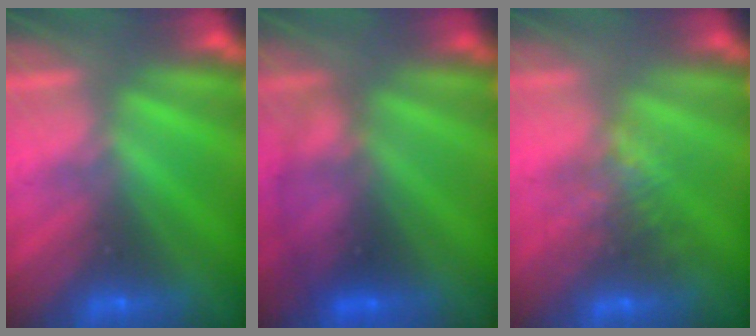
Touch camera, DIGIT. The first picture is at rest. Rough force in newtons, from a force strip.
{"total": 2.2}
{"total": 3.8}